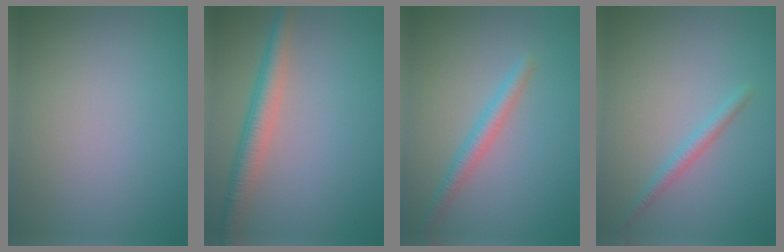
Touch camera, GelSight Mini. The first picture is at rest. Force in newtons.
{"total": 3.5, "press": 3.5, "slide": 0.1}
{"total": 2.2, "press": 2.2, "slide": 0.0}
{"total": 1.5, "press": 1.5, "slide": 0.0}